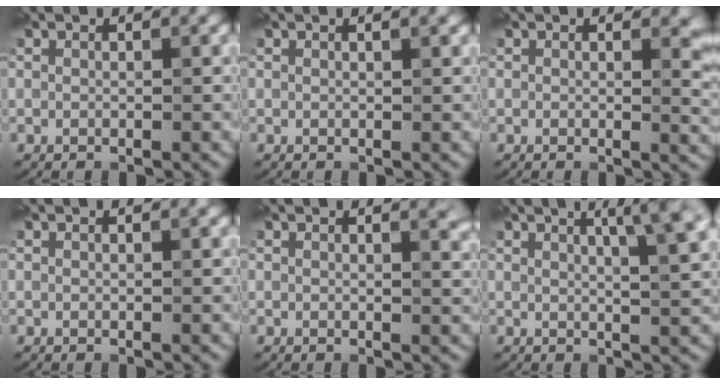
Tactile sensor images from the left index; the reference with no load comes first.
{"total": 0.9, "force": [0.5, 0.2, 0.7], "torque": [-0.006, 0.004, 0.008]}
{"total": 2.7, "force": [0.7, 1.3, 2.2], "torque": [-0.018, -0.005, 0.006]}
{"total": 0.0}
{"total": 1.9, "force": [1.2, 0.6, 1.2], "torque": [-0.003, 0.002, 0.016]}
{"total": 6.3, "force": [2.8, 1.8, 5.3], "torque": [-0.046, 0.023, 0.026]}